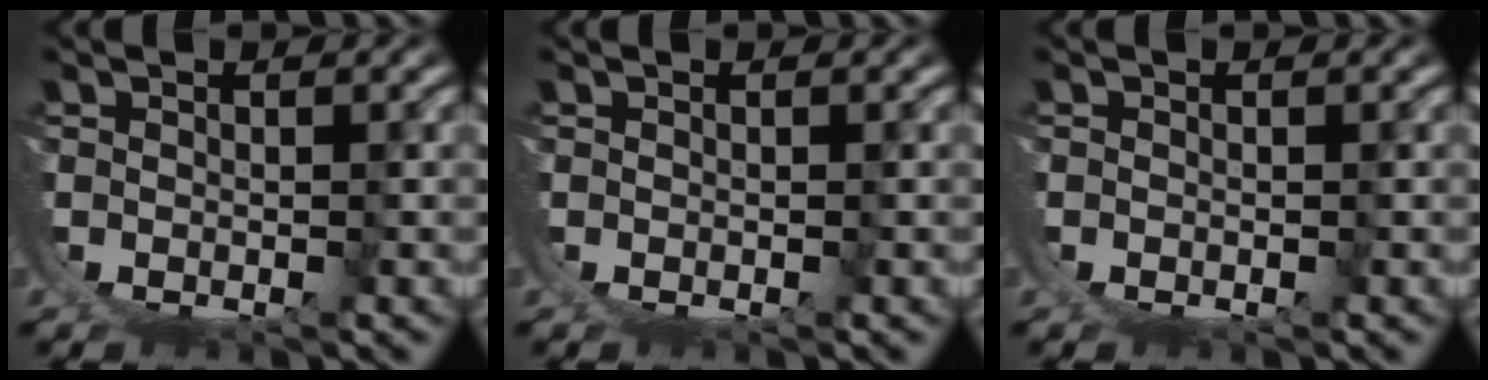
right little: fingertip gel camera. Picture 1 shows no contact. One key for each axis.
{"total": 0.0}
{"total": 0.0}